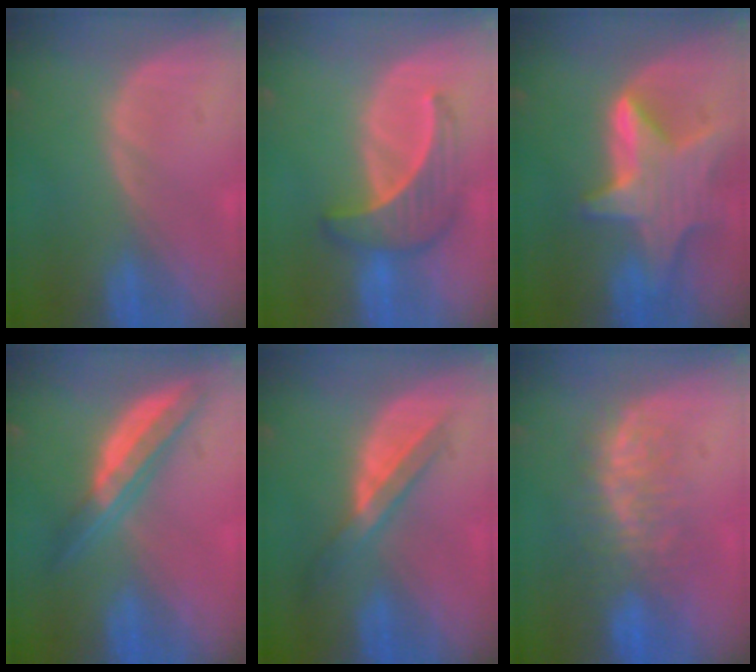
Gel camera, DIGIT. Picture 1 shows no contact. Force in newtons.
{"total": 6.7, "press": 6.4, "slide": 1.9}
{"total": 9.5, "press": 9.5, "slide": 0.6}
{"total": 6.6, "press": 5.6, "slide": 3.4}
{"total": 5.8, "press": 5.2, "slide": 2.6}
{"total": 7.9, "press": 7.5, "slide": 2.5}